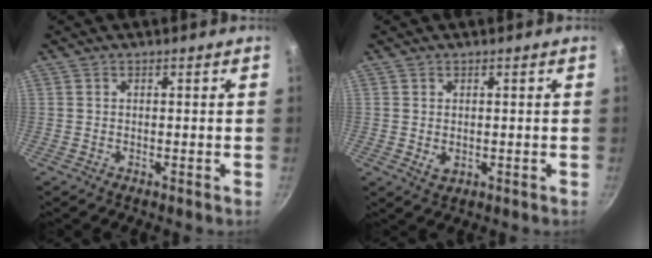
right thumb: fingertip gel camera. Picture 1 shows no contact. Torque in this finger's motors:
{"motor_torque": [-0.31, 0.19, -0.18, 0.05, -0.01]}